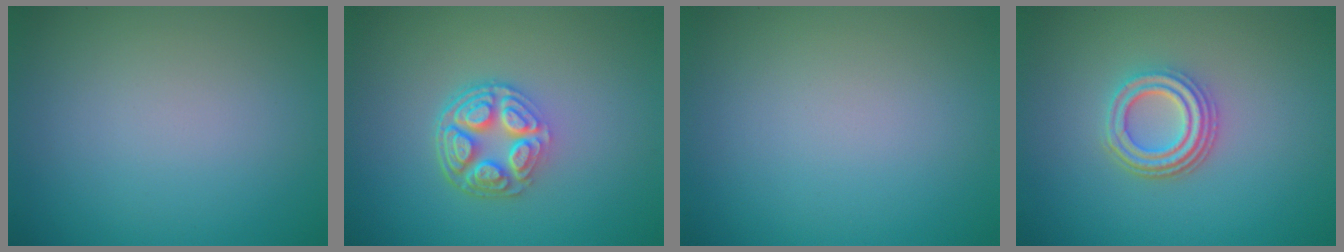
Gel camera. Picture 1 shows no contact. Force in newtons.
{"total": 5.1, "press": 3.8, "slide": 3.4}
{"total": 0.0}
{"total": 3.8, "press": 3.1, "slide": 2.2}